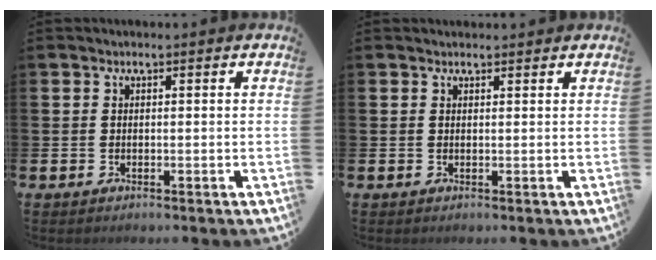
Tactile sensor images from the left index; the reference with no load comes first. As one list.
[{"total": 0.0}]